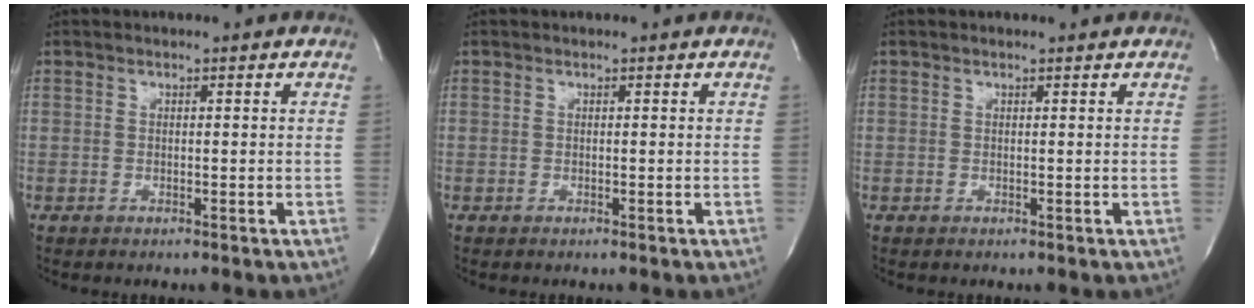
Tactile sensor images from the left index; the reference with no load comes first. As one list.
[{"total": 0.0}, {"total": 0.7, "force": [0.7, 0.0, 0.3], "torque": [-0.010, 0.004, 0.011]}]